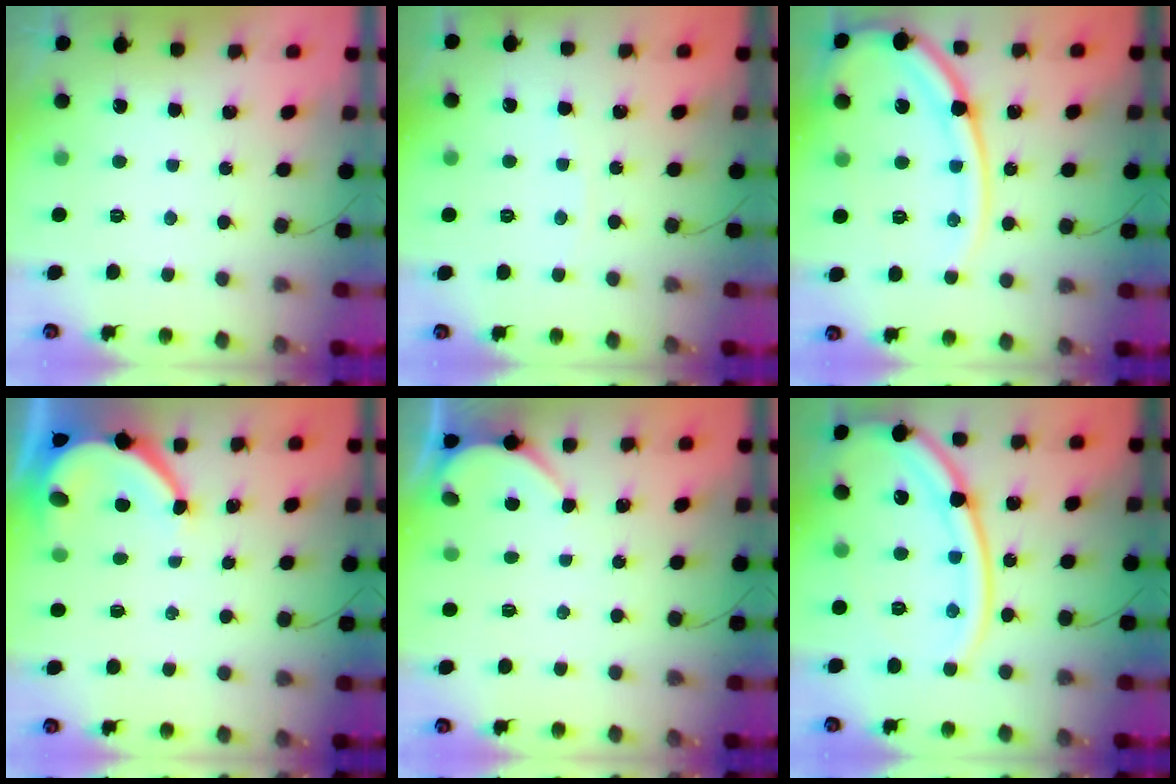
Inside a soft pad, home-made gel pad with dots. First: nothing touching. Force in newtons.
{"total": 1.6, "press": 1.6, "slide": 0.2}
{"total": 17.1, "press": 17.0, "slide": 1.7}
{"total": 7.7, "press": 7.6, "slide": 0.8}
{"total": 1.6, "press": 1.6, "slide": 0.2}
{"total": 18.8, "press": 18.7, "slide": 1.6}